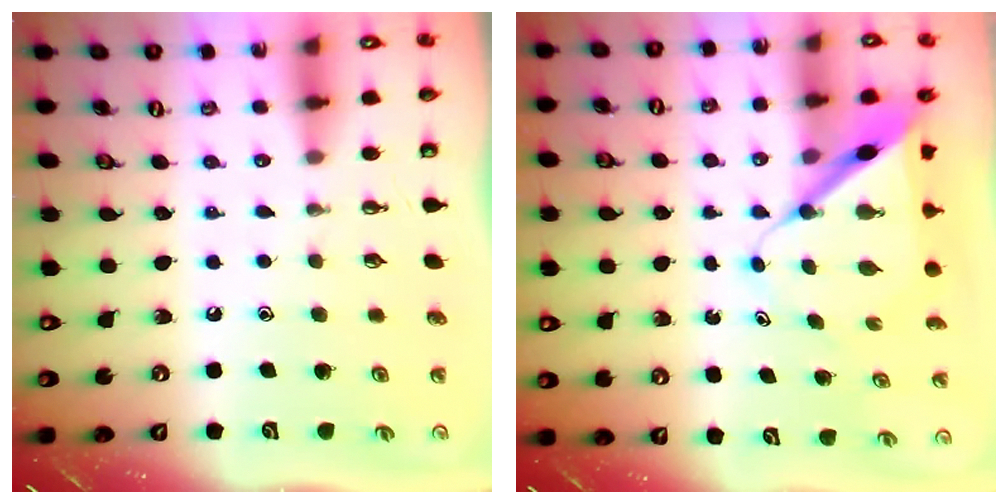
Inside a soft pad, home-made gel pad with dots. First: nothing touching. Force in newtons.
{"total": 8.1, "press": 8.1, "slide": 0.7}